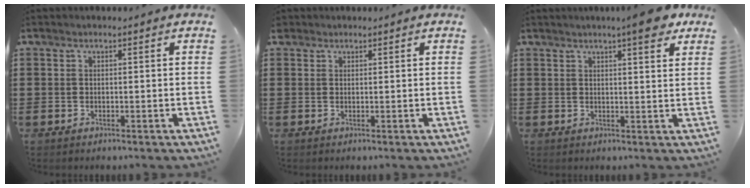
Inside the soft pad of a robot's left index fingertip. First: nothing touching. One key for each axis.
{"total": 0.9, "fx": 0.7, "fy": 0.5, "fz": 0.1, "tx": -0.005, "ty": 0.002, "tz": 0.014}
{"total": 5.9, "fx": 4.5, "fy": 0.5, "fz": 3.9, "tx": -0.056, "ty": -0.014, "tz": 0.072}